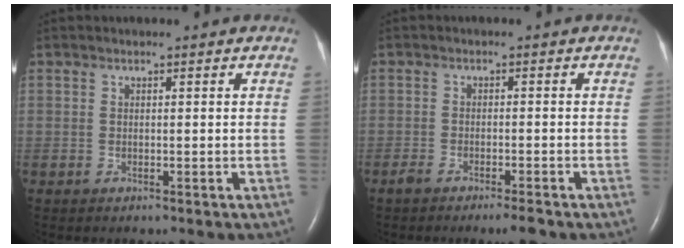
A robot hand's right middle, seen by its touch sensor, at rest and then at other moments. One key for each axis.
{"total": 3.5, "fx": -2.7, "fy": 0.4, "fz": 2.1, "tx": -0.040, "ty": -0.005, "tz": -0.046}